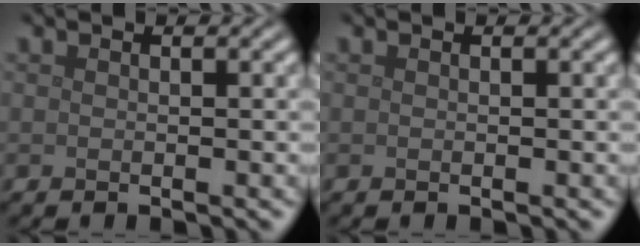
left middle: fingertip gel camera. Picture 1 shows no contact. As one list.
[{"total": 0.0}]